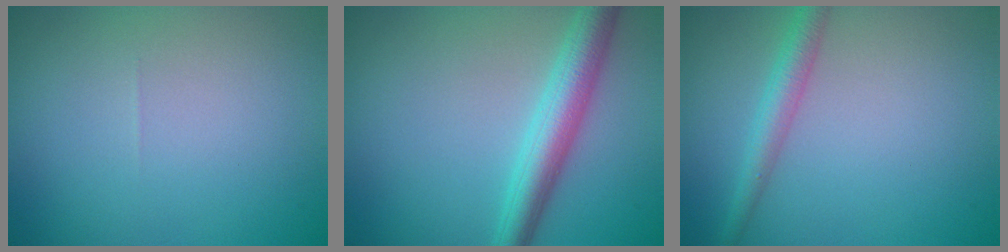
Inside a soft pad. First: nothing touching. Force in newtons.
{"total": 4.5, "press": 4.5, "slide": 0.1}
{"total": 2.5, "press": 2.5, "slide": 0.0}